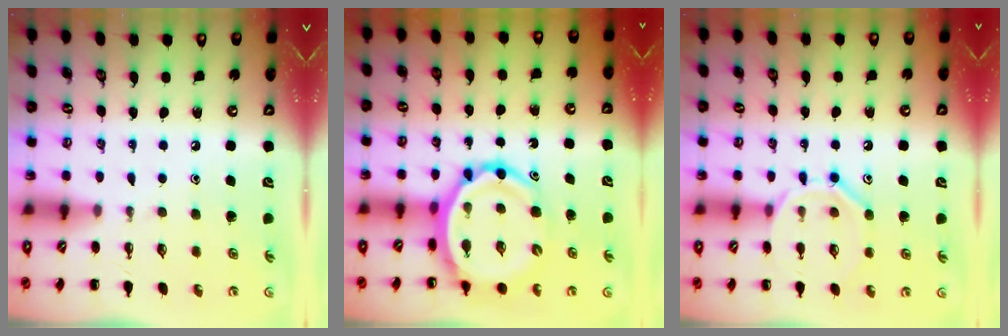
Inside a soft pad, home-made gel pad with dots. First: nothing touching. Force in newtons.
{"total": 14.2, "press": 13.6, "slide": 3.9}
{"total": 11.9, "press": 11.9, "slide": 0.6}